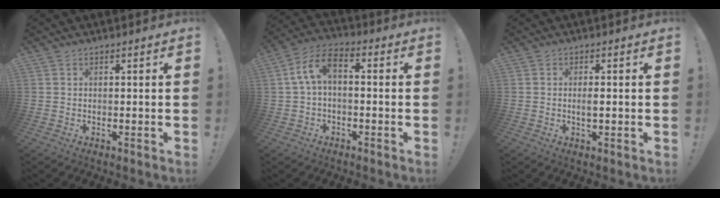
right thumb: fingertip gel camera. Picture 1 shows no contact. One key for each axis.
{"total": 7.9, "fx": 0.7, "fy": 4.1, "fz": 6.7, "tx": -0.147, "ty": 0.003, "tz": 0.015}
{"total": 1.9, "fx": -0.1, "fy": 0.5, "fz": 1.9, "tx": -0.027, "ty": -0.003, "tz": -0.003}